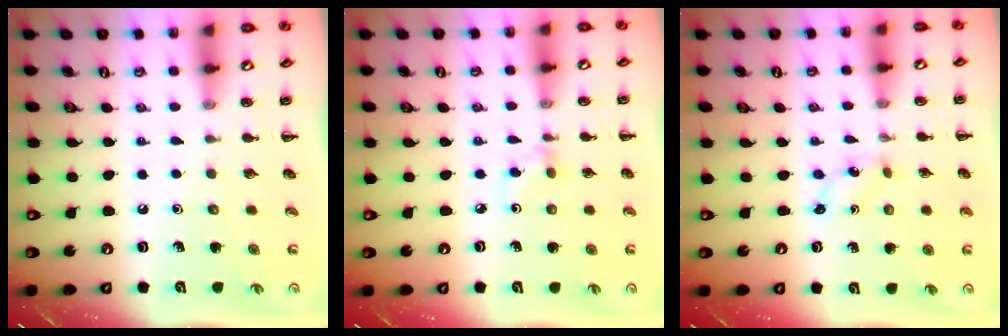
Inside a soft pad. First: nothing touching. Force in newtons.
{"total": 2.6, "press": 2.4, "slide": 1.1}
{"total": 0.6, "press": 0.5, "slide": 0.2}